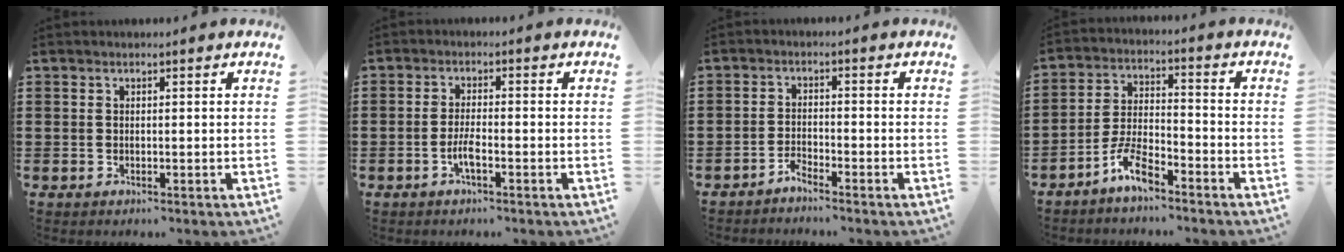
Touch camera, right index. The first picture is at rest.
{"total": 3.0, "force": [-1.4, 0.6, 2.6], "torque": [-0.062, -0.004, -0.030]}
{"total": 2.2, "force": [-2.2, 0.0, 0.1], "torque": [-0.009, 0.004, -0.047]}
{"total": 6.2, "force": [-4.6, 1.7, 3.7], "torque": [-0.090, 0.004, -0.092]}